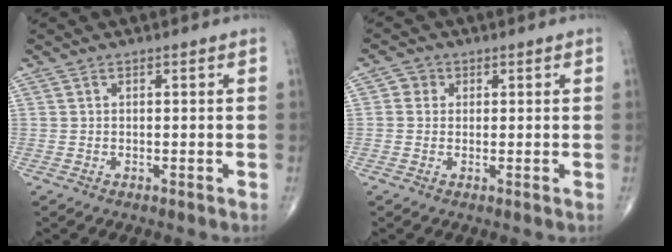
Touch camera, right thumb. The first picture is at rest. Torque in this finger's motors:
{"motor_torque": [-0.33, 0.19, 0.09, -0.03, 0.00]}